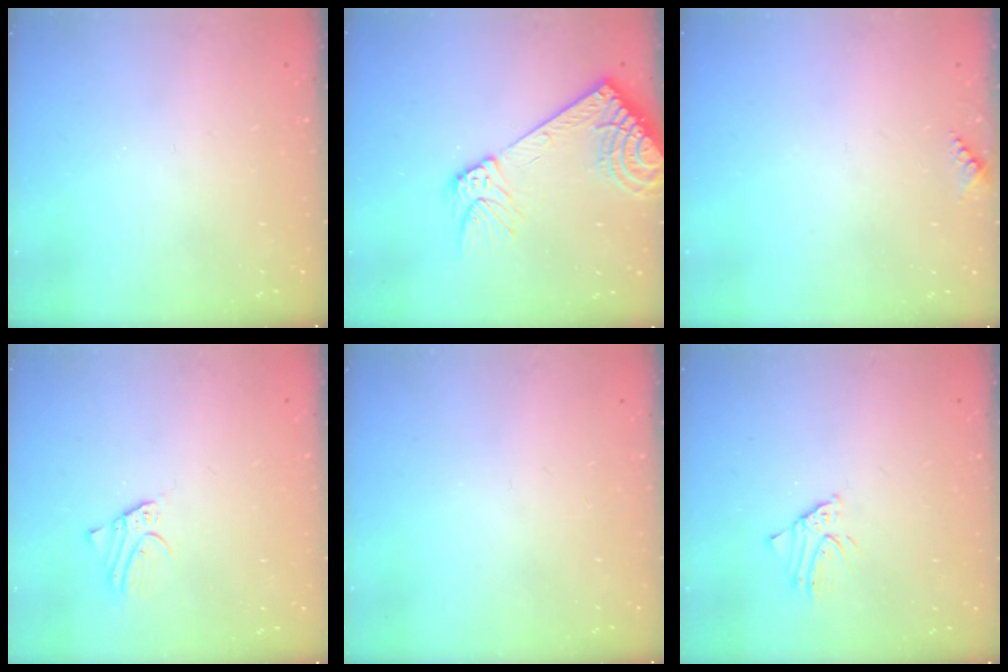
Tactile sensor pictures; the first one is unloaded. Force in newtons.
{"total": 13.3, "press": 12.9, "slide": 2.9}
{"total": 5.1, "press": 4.8, "slide": 1.5}
{"total": 2.5, "press": 2.5, "slide": 0.2}
{"total": 0.0}
{"total": 2.2, "press": 2.2, "slide": 0.2}